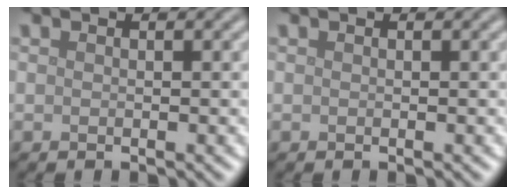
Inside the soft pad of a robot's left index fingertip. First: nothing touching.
{"total": 0.0}